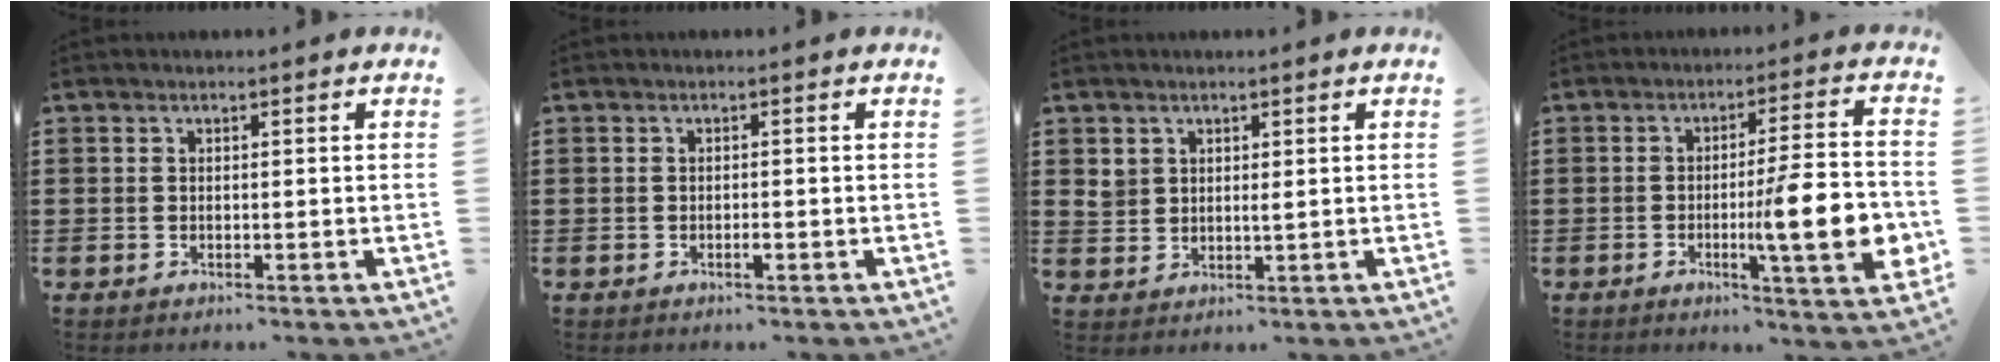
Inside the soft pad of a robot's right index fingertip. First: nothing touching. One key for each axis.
{"total": 0.9, "fx": -0.4, "fy": 0.2, "fz": 0.8, "tx": -0.015, "ty": -0.004, "tz": -0.006}
{"total": 2.0, "fx": 1.1, "fy": 1.4, "fz": 0.7, "tx": -0.020, "ty": 0.006, "tz": 0.021}
{"total": 12.2, "fx": -2.5, "fy": 1.7, "fz": 11.8, "tx": -0.175, "ty": -0.013, "tz": -0.046}